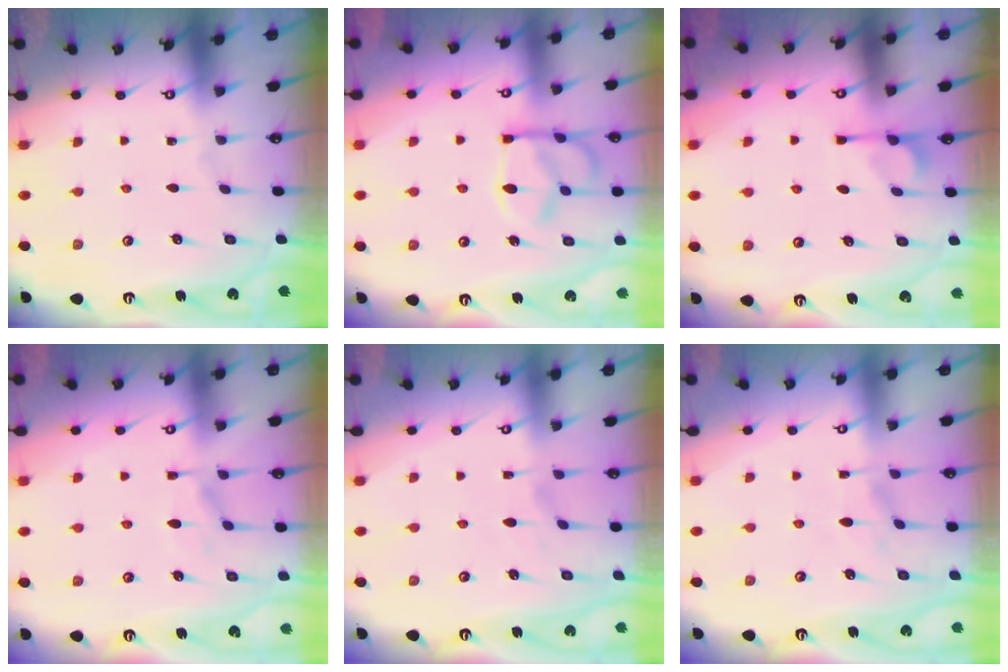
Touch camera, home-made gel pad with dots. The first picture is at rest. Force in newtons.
{"total": 12.5, "press": 12.5, "slide": 0.9}
{"total": 1.2, "press": 0.3, "slide": 1.1}
{"total": 1.4, "press": 0.3, "slide": 1.4}
{"total": 1.1, "press": 0.4, "slide": 1.1}
{"total": 2.0, "press": 1.9, "slide": 0.8}